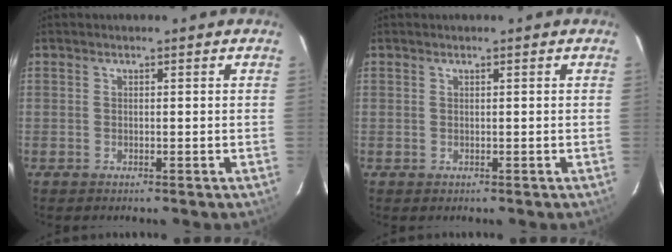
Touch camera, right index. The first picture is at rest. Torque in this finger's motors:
{"motor_torque": [0.07, 0.01, -0.01, -0.01]}